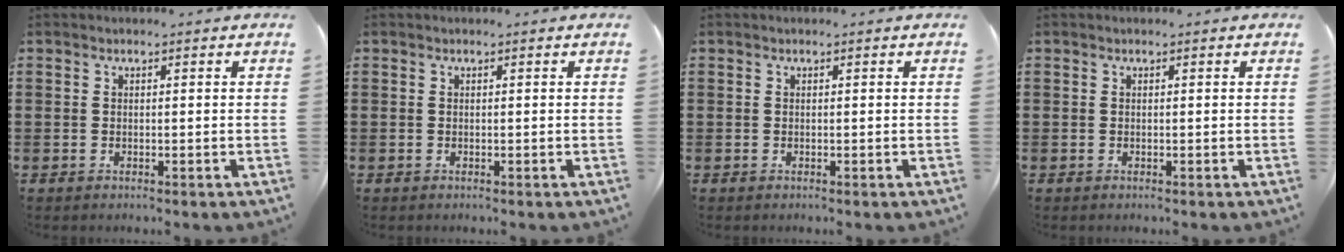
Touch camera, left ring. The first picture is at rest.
{"total": 0.0}
{"total": 0.0}
{"total": 0.0}